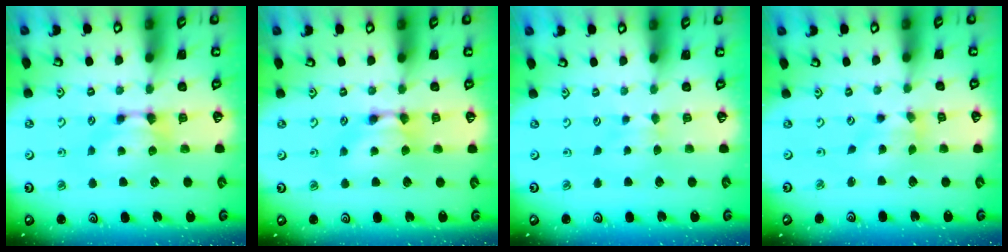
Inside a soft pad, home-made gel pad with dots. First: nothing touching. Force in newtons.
{"total": 1.4, "press": 1.4, "slide": 0.1}
{"total": 2.9, "press": 2.9, "slide": 0.4}
{"total": 1.7, "press": 1.0, "slide": 1.3}